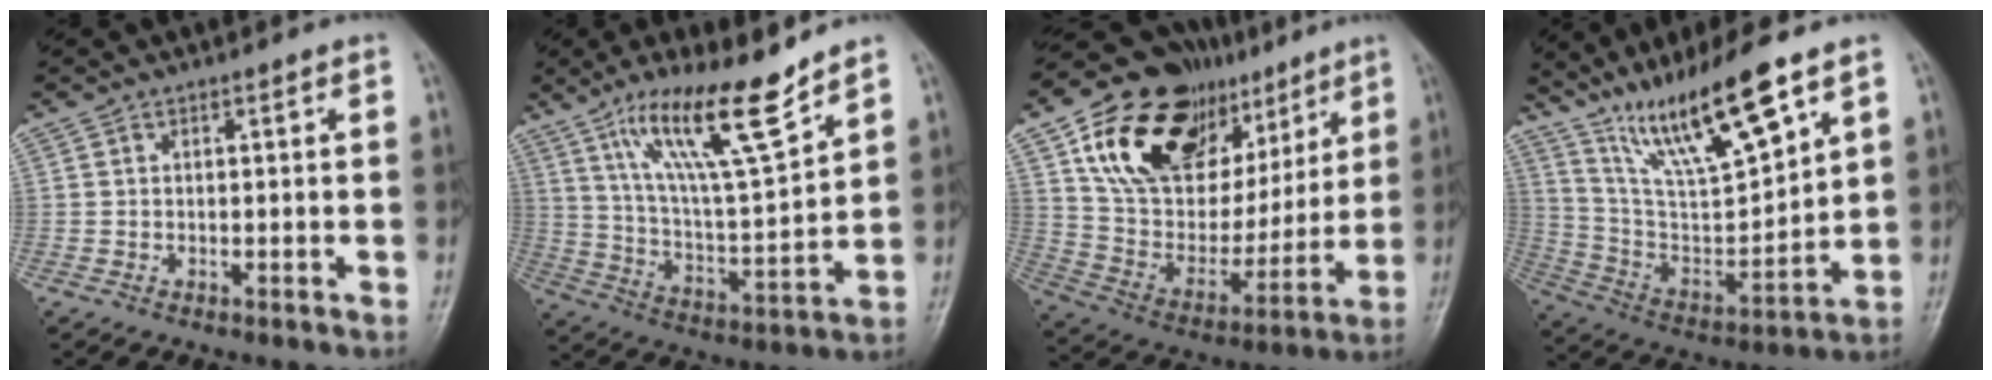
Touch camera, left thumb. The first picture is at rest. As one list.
[{"total": 16.4, "force": [11.1, 2.5, 11.8], "torque": [-0.196, -0.066, 0.208]}, {"total": 27.7, "force": [13.8, 16.8, 17.0], "torque": [-0.246, -0.017, 0.246]}, {"total": 18.9, "force": [12.7, 3.4, 13.6], "torque": [-0.227, -0.058, 0.245]}]